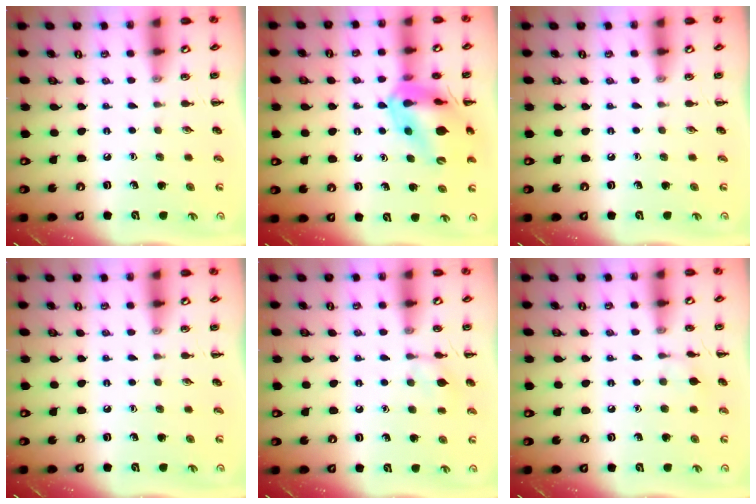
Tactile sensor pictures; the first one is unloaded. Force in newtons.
{"total": 17.9, "press": 17.7, "slide": 3.1}
{"total": 0.0}
{"total": 0.0}
{"total": 7.4, "press": 7.3, "slide": 1.5}
{"total": 5.7, "press": 5.5, "slide": 1.7}